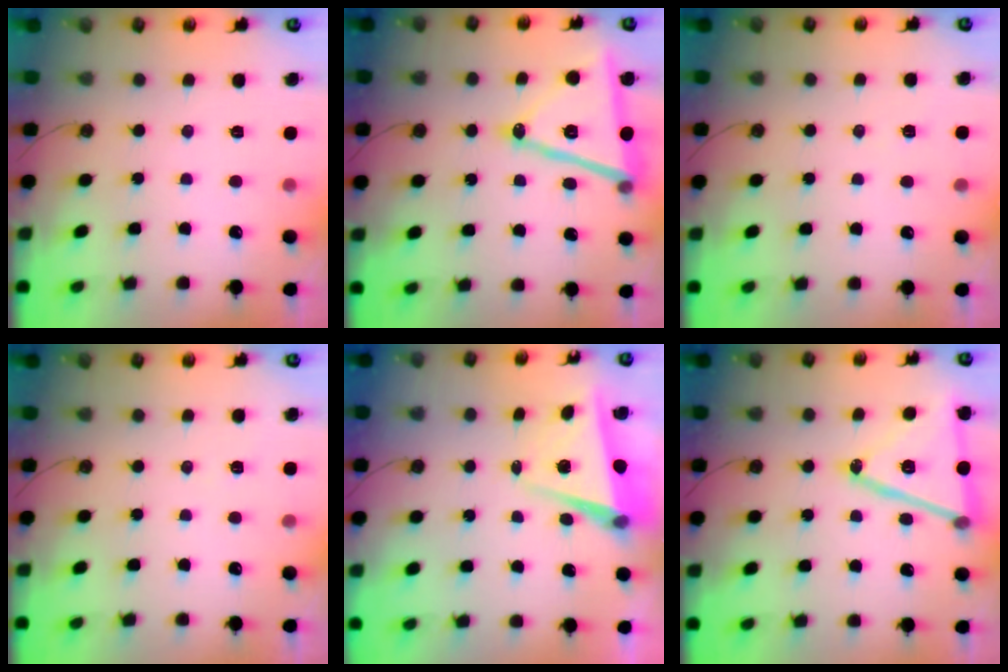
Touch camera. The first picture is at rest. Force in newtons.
{"total": 15.7, "press": 15.2, "slide": 3.9}
{"total": 5.5, "press": 3.3, "slide": 4.4}
{"total": 5.5, "press": 3.3, "slide": 4.4}
{"total": 5.6, "press": 5.6, "slide": 1.0}
{"total": 16.9, "press": 16.4, "slide": 3.8}